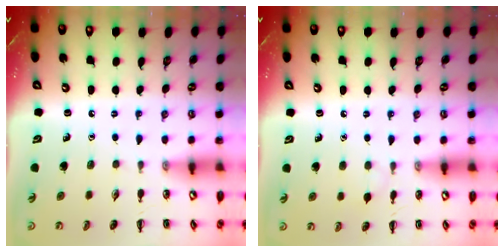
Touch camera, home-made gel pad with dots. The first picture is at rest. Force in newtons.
{"total": 3.7, "press": 3.4, "slide": 1.5}